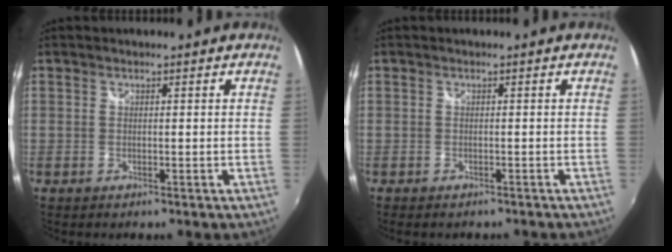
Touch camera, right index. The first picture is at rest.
{"total": 2.2, "force": [-1.6, 1.4, 0.7], "torque": [-0.015, -0.006, -0.023]}